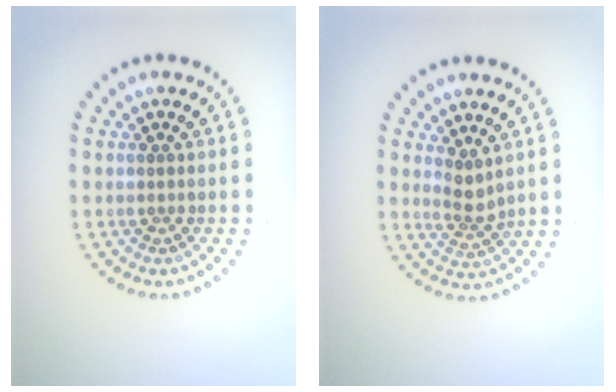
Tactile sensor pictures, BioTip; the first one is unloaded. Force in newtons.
{"total": 2.0, "press": 1.6, "slide": 1.3}